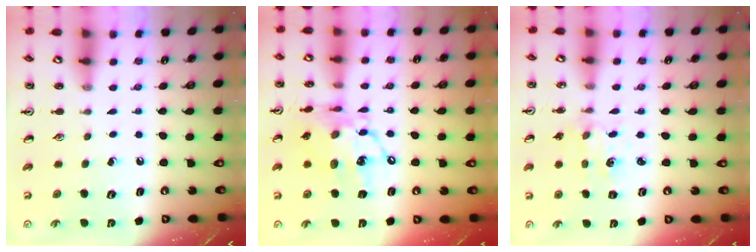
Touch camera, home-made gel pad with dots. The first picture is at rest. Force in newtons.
{"total": 14.4, "press": 14.4, "slide": 1.1}
{"total": 1.7, "press": 1.7, "slide": 0.3}